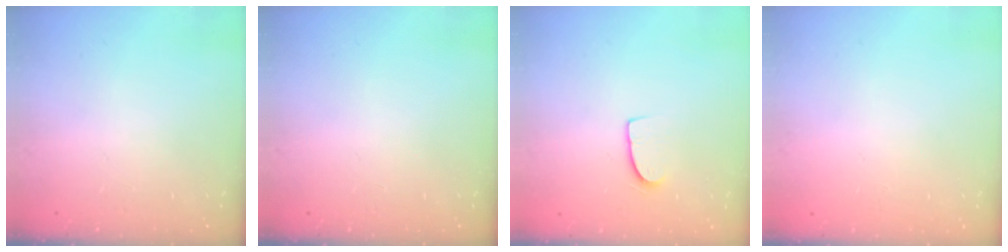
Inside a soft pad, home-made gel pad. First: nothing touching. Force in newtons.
{"total": 0.0}
{"total": 7.1, "press": 7.1, "slide": 0.5}
{"total": 0.0}